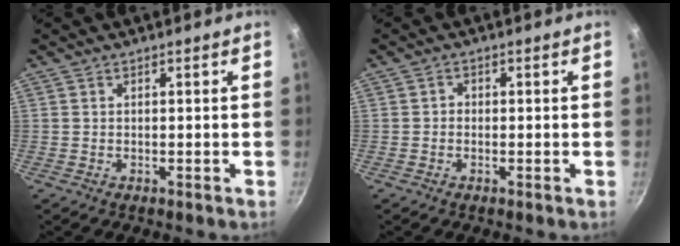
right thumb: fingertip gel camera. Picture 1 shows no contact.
{"total": 1.0, "force": [-0.4, 0.8, 0.4], "torque": [-0.003, 0.004, -0.010]}